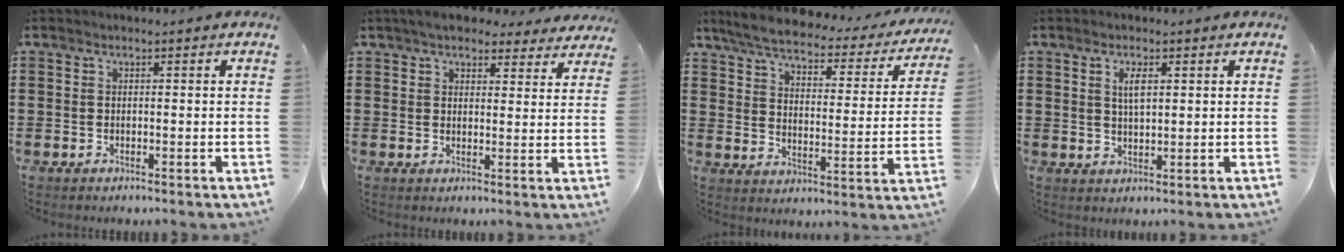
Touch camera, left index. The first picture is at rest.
{"total": 4.9, "force": [4.5, 1.5, 1.3], "torque": [-0.041, -0.006, 0.084]}
{"total": 4.6, "force": [4.2, 0.9, 1.8], "torque": [-0.059, -0.026, 0.066]}
{"total": 3.0, "force": [1.2, 1.1, 2.6], "torque": [-0.055, 0.006, 0.019]}